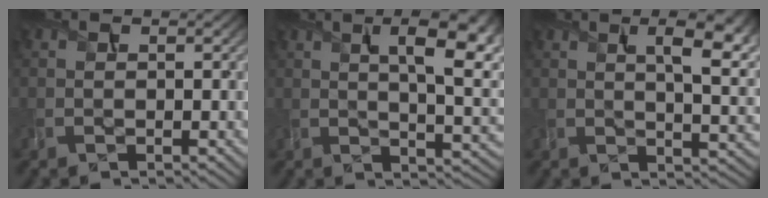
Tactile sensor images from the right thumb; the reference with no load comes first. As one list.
[{"total": 13.2, "force": [4.4, 4.6, 11.6], "torque": [-0.145, 0.019, 0.065]}, {"total": 11.1, "force": [4.3, 3.8, 9.5], "torque": [-0.123, 0.018, 0.061]}]